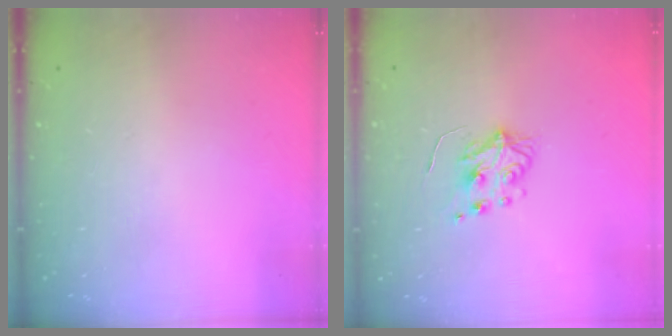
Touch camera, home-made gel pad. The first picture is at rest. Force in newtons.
{"total": 5.9, "press": 5.9, "slide": 0.6}